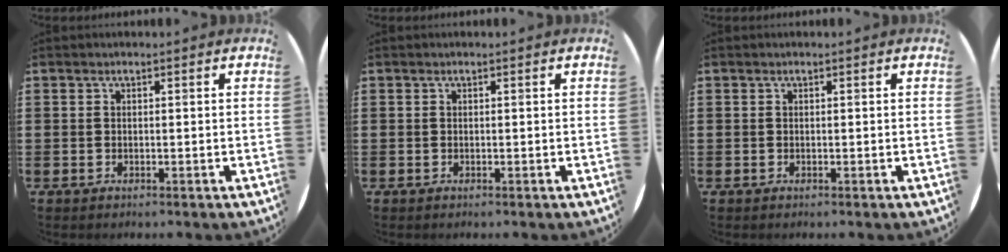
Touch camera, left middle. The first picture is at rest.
{"total": 0.0}
{"total": 0.0}